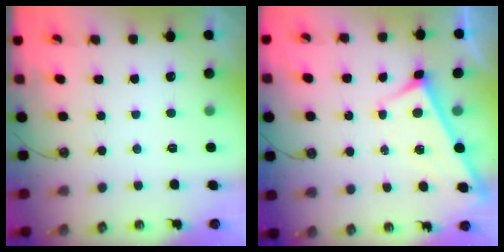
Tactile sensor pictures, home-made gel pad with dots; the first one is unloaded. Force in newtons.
{"total": 3.0, "press": 3.0, "slide": 0.3}